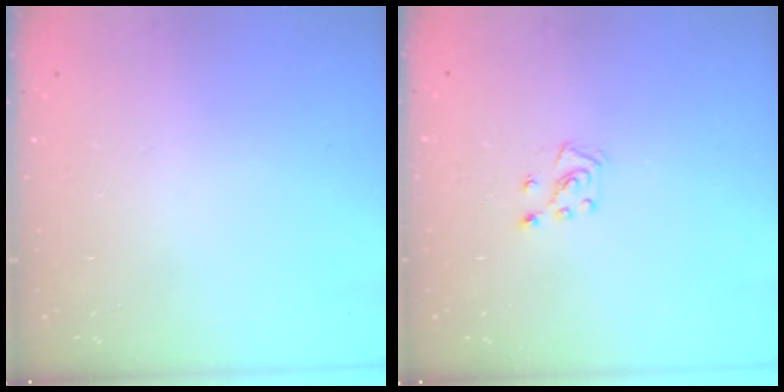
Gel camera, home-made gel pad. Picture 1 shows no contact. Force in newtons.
{"total": 5.3, "press": 5.3, "slide": 0.5}